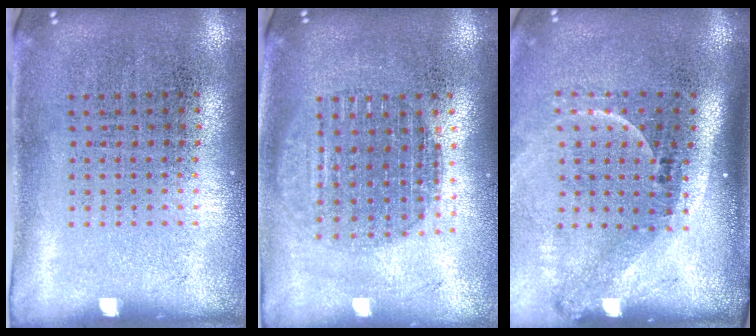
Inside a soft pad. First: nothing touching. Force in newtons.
{"total": 1.7, "press": 1.5, "slide": 0.9}
{"total": 2.3, "press": 1.5, "slide": 1.7}